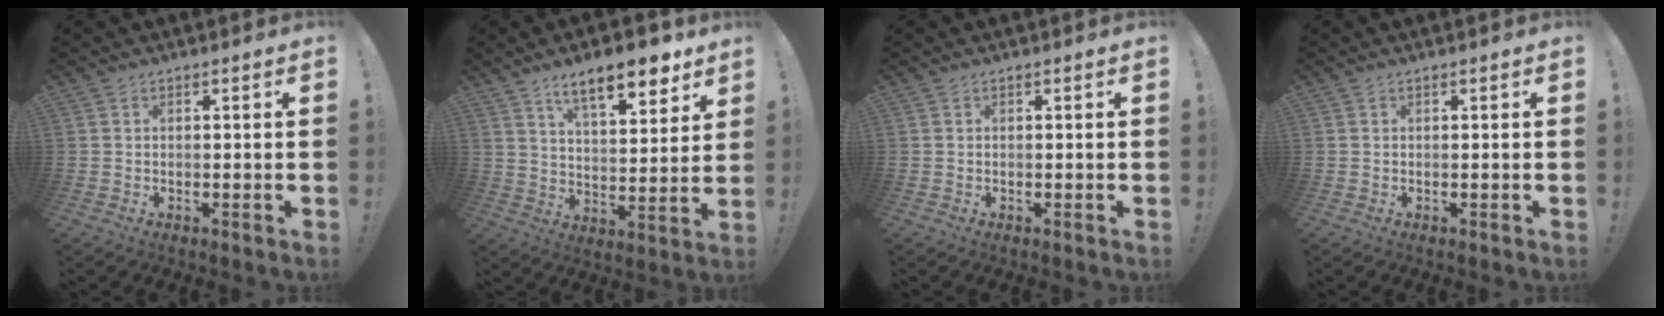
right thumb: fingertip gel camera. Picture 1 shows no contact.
{"total": 13.9, "force": [9.2, 4.4, 9.5], "torque": [-0.145, -0.049, 0.153]}
{"total": 0.0}
{"total": 0.0}